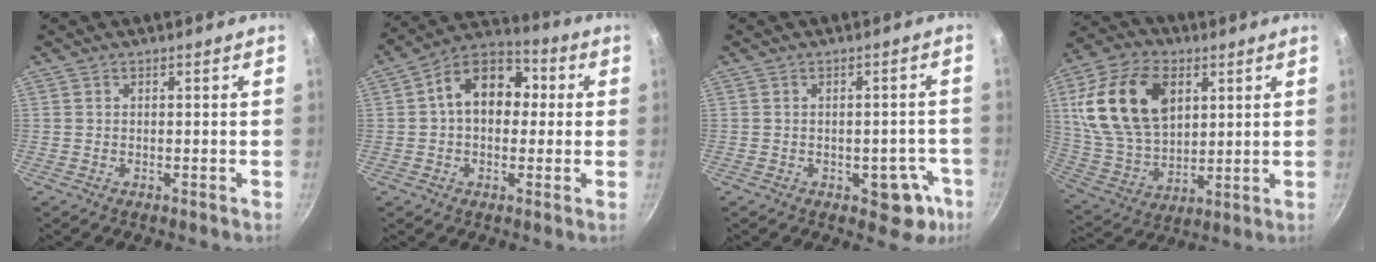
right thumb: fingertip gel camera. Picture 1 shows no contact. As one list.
[{"total": 13.4, "force": [1.6, 9.5, 9.3], "torque": [-0.099, 0.034, 0.005]}, {"total": 7.7, "force": [-3.2, 4.6, 5.3], "torque": [-0.010, 0.025, -0.030]}, {"total": 20.7, "force": [6.2, 13.4, 14.6], "torque": [-0.257, -0.008, 0.121]}]